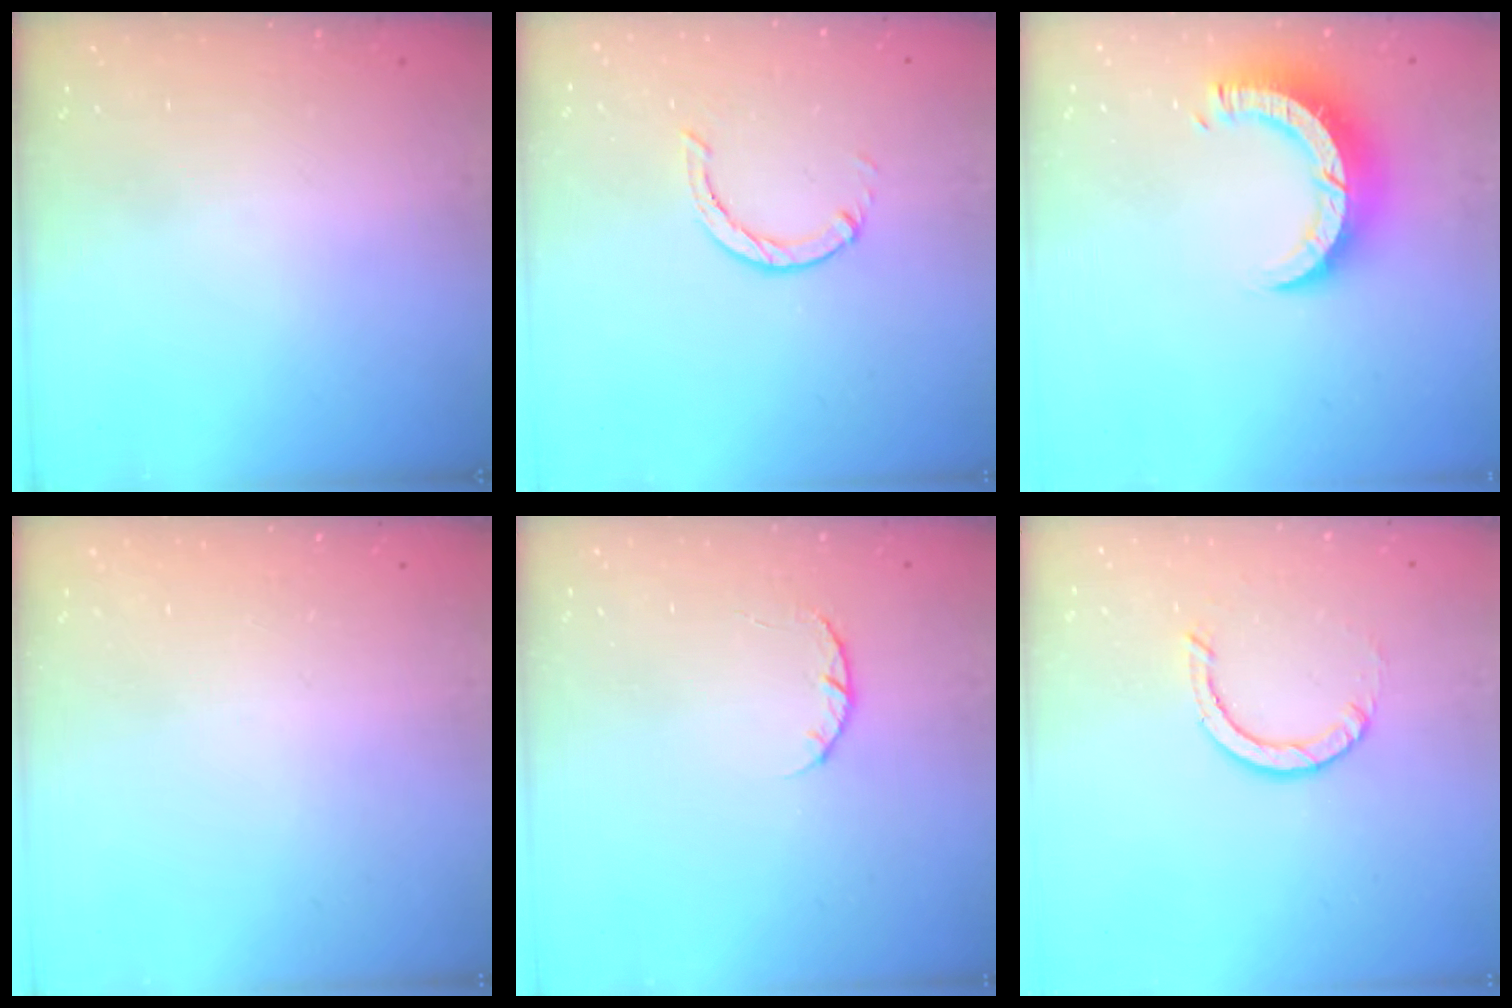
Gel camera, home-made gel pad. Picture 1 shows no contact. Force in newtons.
{"total": 1.0, "press": 0.9, "slide": 0.3}
{"total": 9.7, "press": 9.6, "slide": 1.0}
{"total": 2.4, "press": 2.4, "slide": 0.2}
{"total": 3.4, "press": 3.4, "slide": 0.5}
{"total": 3.8, "press": 3.8, "slide": 0.4}